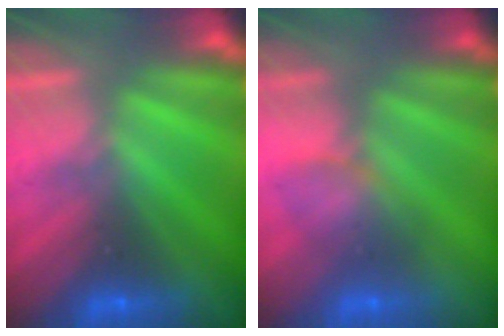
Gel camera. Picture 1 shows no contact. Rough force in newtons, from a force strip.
{"total": 3.5}